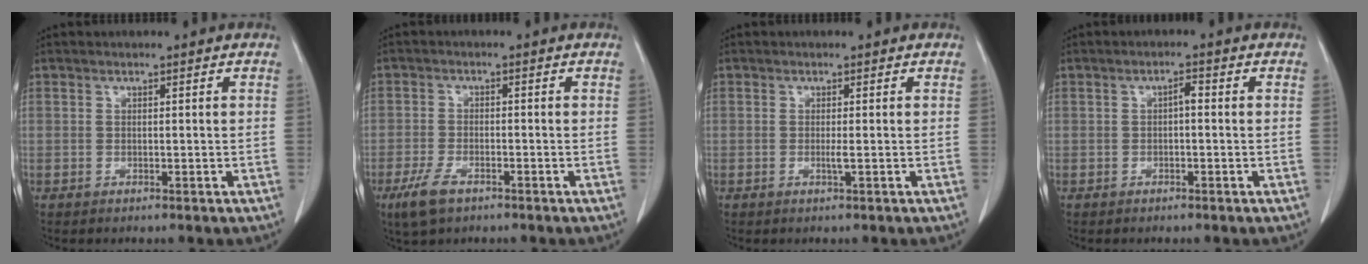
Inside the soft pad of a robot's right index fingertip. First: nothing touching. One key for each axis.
{"total": 4.9, "fx": -3.0, "fy": 2.0, "fz": 3.2, "tx": -0.074, "ty": -0.006, "tz": -0.052}
{"total": 0.9, "fx": -0.2, "fy": -0.2, "fz": 0.9, "tx": -0.018, "ty": -0.002, "tz": -0.005}
{"total": 1.5, "fx": -0.1, "fy": 0.5, "fz": 1.4, "tx": -0.023, "ty": 0.005, "tz": -0.001}